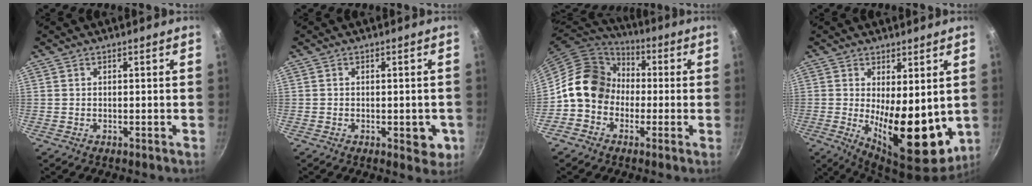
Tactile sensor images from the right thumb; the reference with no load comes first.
{"total": 4.7, "force": [-1.2, 2.6, 3.8], "torque": [-0.026, 0.002, -0.014]}
{"total": 13.4, "force": [-0.7, 11.3, 7.0], "torque": [-0.076, 0.039, -0.033]}
{"total": 14.9, "force": [-0.3, 6.4, 13.4], "torque": [-0.165, -0.028, 0.010]}